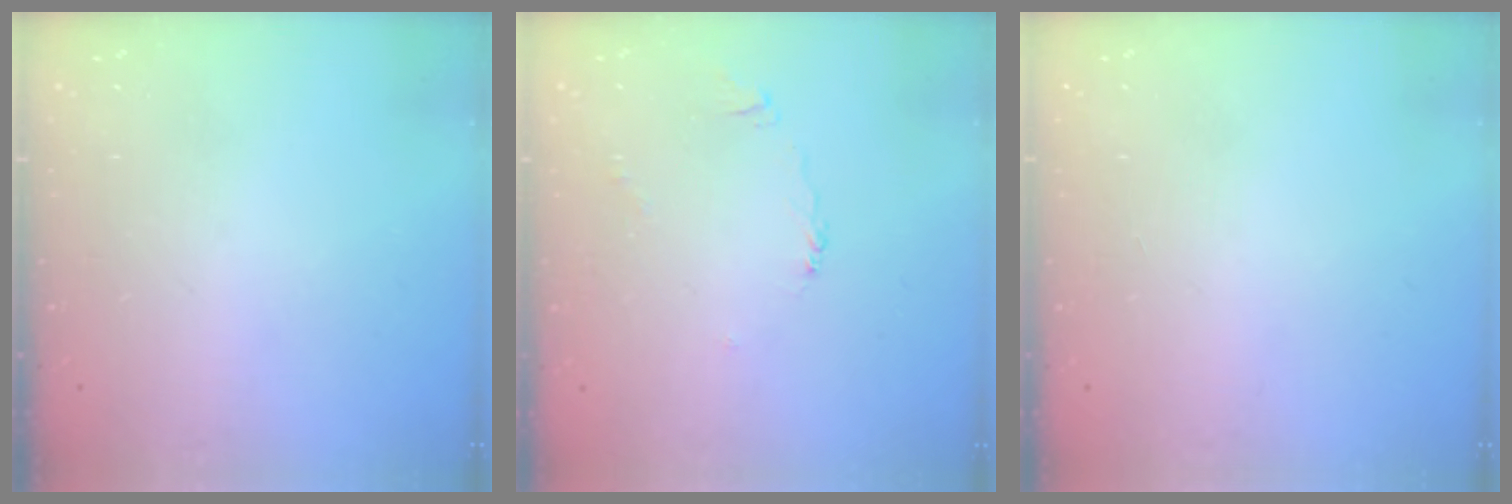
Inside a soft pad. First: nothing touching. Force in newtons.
{"total": 2.4, "press": 2.3, "slide": 0.7}
{"total": 2.4, "press": 2.3, "slide": 0.2}